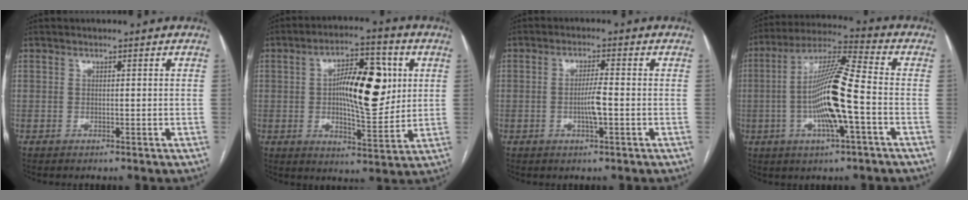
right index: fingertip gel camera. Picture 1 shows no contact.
{"total": 13.5, "force": [2.2, 4.5, 12.5], "torque": [-0.203, 0.016, 0.036]}
{"total": 3.9, "force": [-0.9, 0.2, 3.8], "torque": [-0.072, -0.002, -0.017]}
{"total": 13.9, "force": [-2.7, 0.7, 13.6], "torque": [-0.259, 0.005, -0.054]}